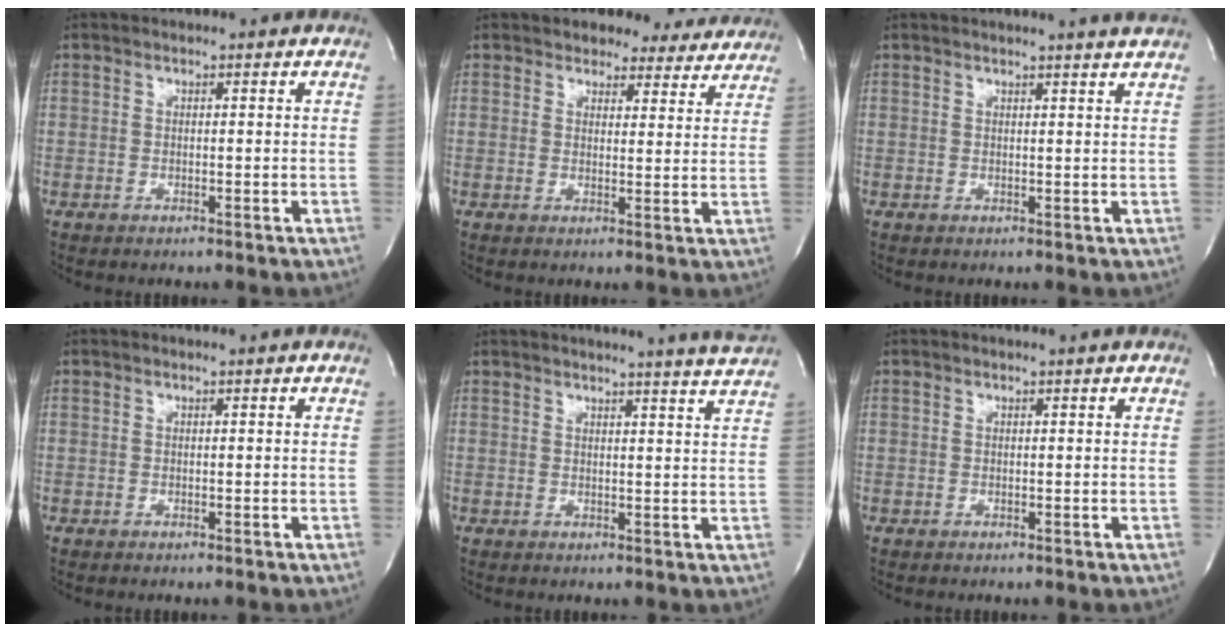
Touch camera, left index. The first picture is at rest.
{"total": 8.2, "force": [7.3, 3.5, 0.8], "torque": [0.019, -0.006, 0.066]}
{"total": 4.1, "force": [3.7, -1.0, 1.5], "torque": [-0.021, -0.005, 0.029]}
{"total": 0.0}
{"total": 8.9, "force": [8.2, -1.8, 2.8], "torque": [-0.038, -0.036, 0.081]}
{"total": 0.0}